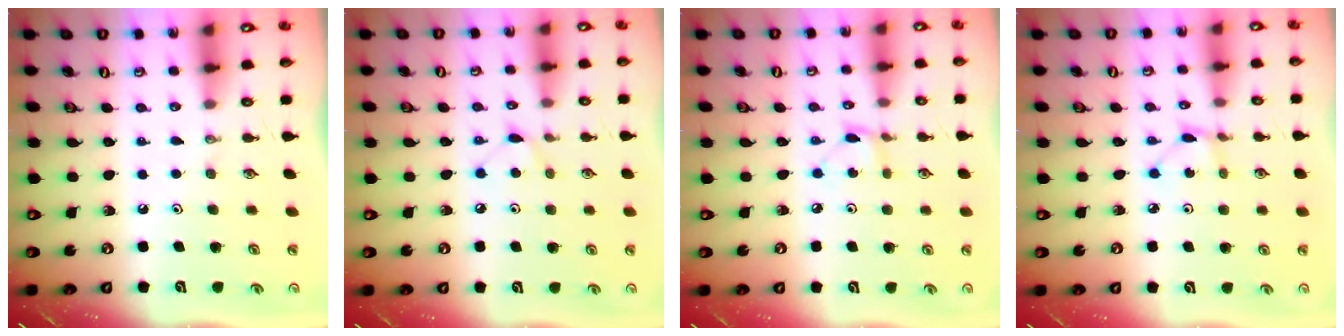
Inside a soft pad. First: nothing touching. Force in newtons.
{"total": 5.7, "press": 5.7, "slide": 0.5}
{"total": 2.9, "press": 2.9, "slide": 0.3}
{"total": 1.9, "press": 1.9, "slide": 0.3}